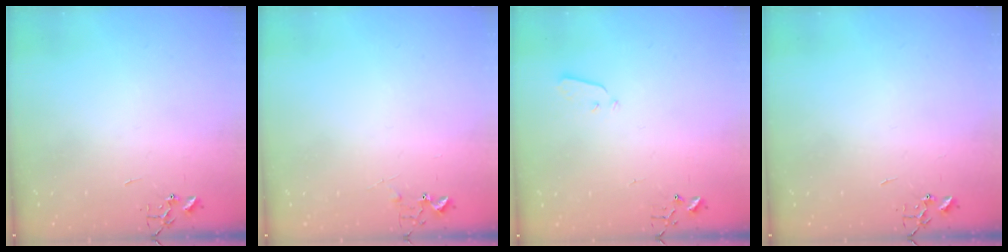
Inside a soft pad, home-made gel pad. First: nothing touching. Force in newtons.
{"total": 5.4, "press": 5.4, "slide": 0.7}
{"total": 3.6, "press": 3.6, "slide": 0.2}
{"total": 0.0}